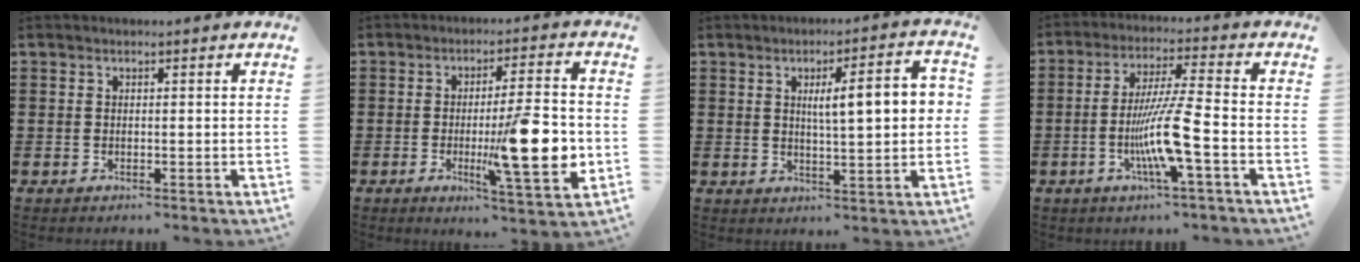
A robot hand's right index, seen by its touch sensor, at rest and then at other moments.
{"total": 14.2, "force": [-2.1, 2.8, 13.8], "torque": [-0.214, -0.016, -0.036]}
{"total": 7.7, "force": [1.4, 1.6, 7.4], "torque": [-0.131, 0.003, 0.018]}
{"total": 9.1, "force": [-3.0, 0.0, 8.6], "torque": [-0.171, -0.013, -0.063]}